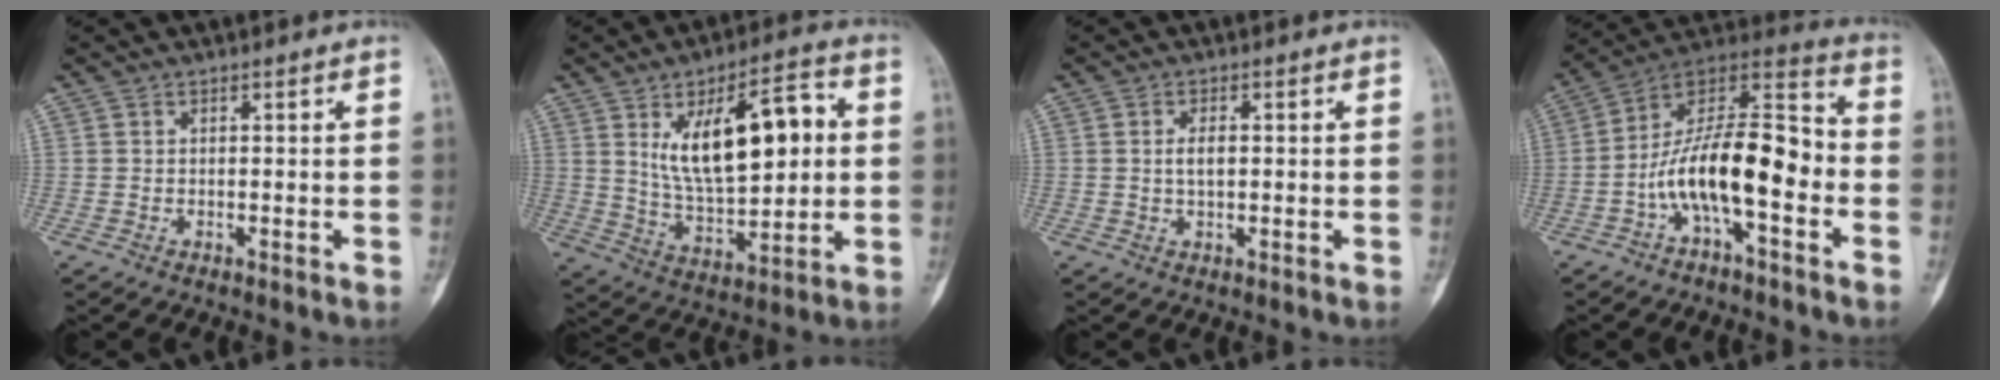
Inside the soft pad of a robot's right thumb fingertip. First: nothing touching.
{"total": 18.4, "force": [4.1, 8.4, 15.9], "torque": [-0.229, 0.000, 0.076]}
{"total": 2.5, "force": [0.2, 1.2, 2.2], "torque": [-0.039, -0.002, 0.003]}
{"total": 17.5, "force": [-4.6, 6.9, 15.4], "torque": [-0.257, 0.072, -0.086]}